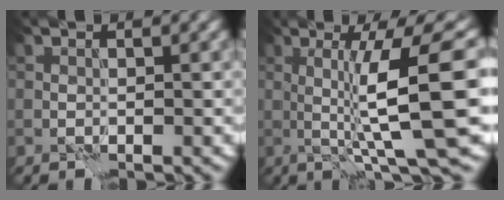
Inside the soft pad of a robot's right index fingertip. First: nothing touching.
{"total": 10.5, "force": [1.0, 1.5, 10.4], "torque": [-0.141, 0.009, 0.021]}